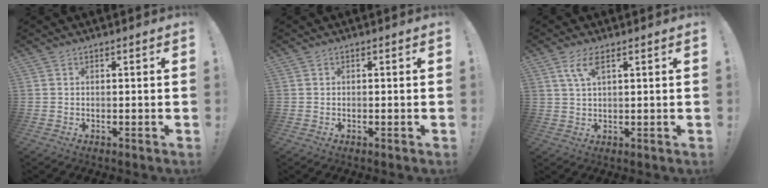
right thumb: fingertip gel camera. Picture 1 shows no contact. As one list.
[{"total": 0.0}, {"total": 5.2, "force": [2.7, 1.5, 4.2], "torque": [-0.080, -0.002, 0.047]}]